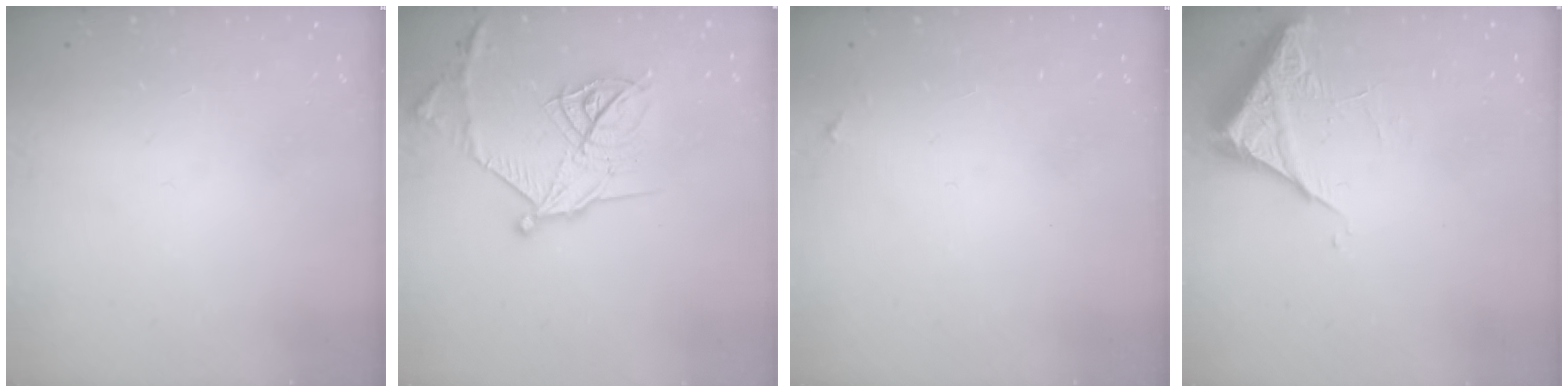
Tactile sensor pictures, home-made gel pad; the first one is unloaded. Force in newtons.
{"total": 20.0, "press": 20.0, "slide": 1.2}
{"total": 3.5, "press": 3.5, "slide": 0.3}
{"total": 5.4, "press": 5.4, "slide": 0.3}